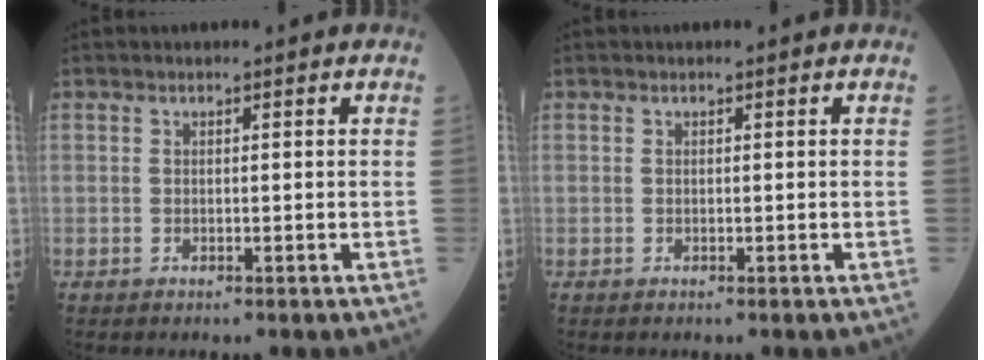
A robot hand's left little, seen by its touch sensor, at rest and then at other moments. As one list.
[{"total": 0.0}]